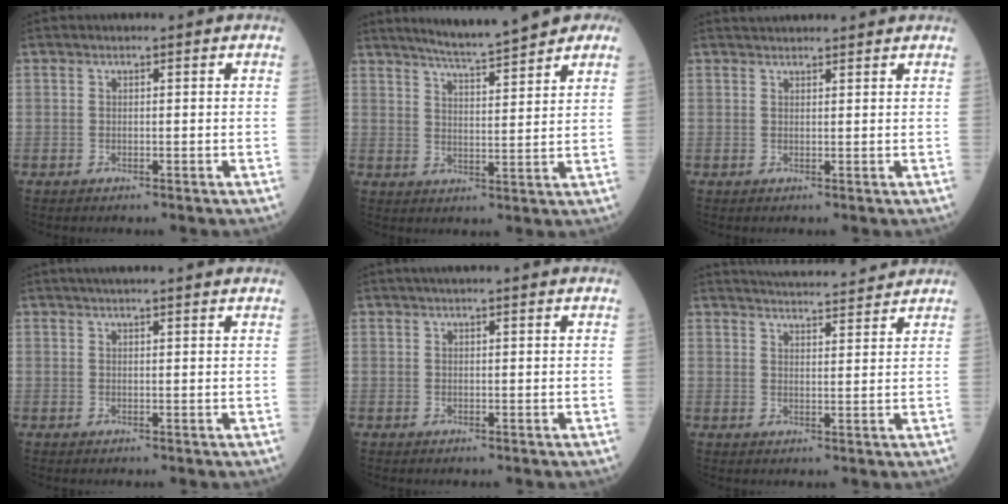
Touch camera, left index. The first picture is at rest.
{"total": 10.9, "force": [9.6, 0.5, 5.1], "torque": [-0.079, 0.016, 0.136]}
{"total": 4.3, "force": [4.1, 0.1, 1.0], "torque": [-0.014, 0.032, 0.058]}
{"total": 9.0, "force": [7.9, 0.2, 4.3], "torque": [-0.060, 0.030, 0.092]}
{"total": 6.0, "force": [5.2, -0.1, 3.0], "torque": [-0.041, 0.030, 0.066]}
{"total": 12.9, "force": [12.4, 0.8, 3.5], "torque": [-0.052, 0.015, 0.163]}